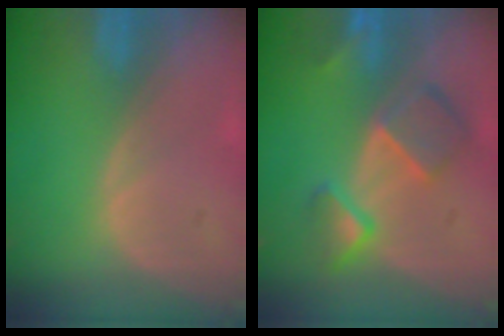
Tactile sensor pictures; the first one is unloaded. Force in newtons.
{"total": 7.9, "press": 6.8, "slide": 4.1}